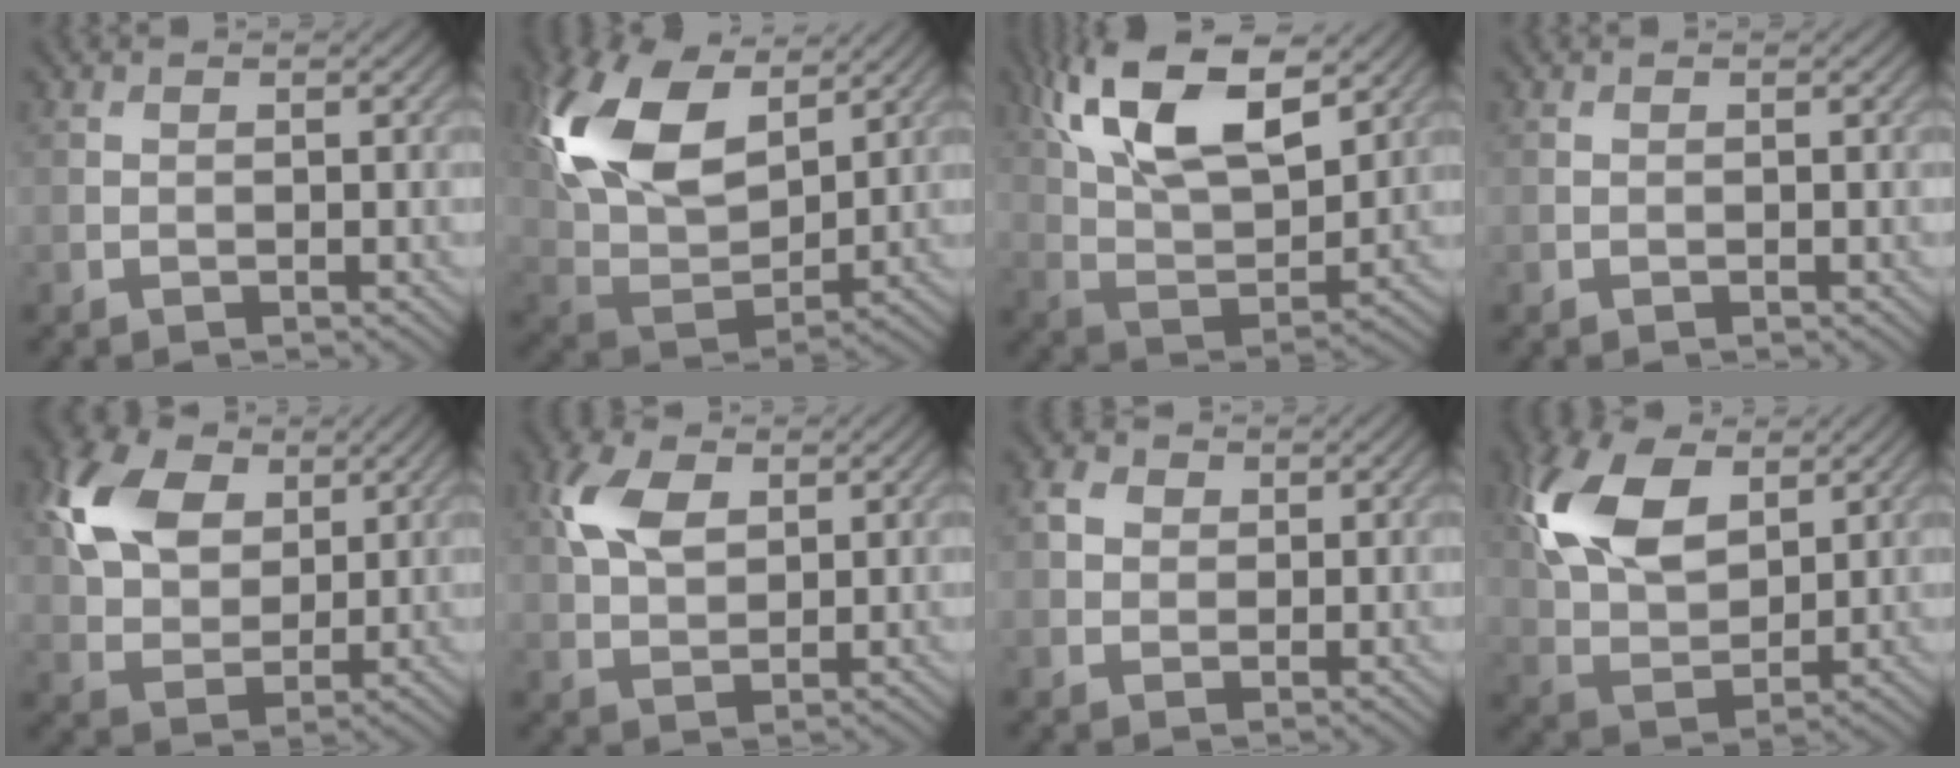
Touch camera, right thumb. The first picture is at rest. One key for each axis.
{"total": 16.2, "fx": 6.8, "fy": 9.2, "fz": 11.5, "tx": -0.268, "ty": 0.019, "tz": 0.128}
{"total": 15.7, "fx": 8.1, "fy": 6.8, "fz": 11.6, "tx": -0.244, "ty": 0.014, "tz": 0.130}
{"total": 0.0}
{"total": 10.6, "fx": 4.2, "fy": 7.1, "fz": 6.7, "tx": -0.170, "ty": 0.014, "tz": 0.076}
{"total": 6.4, "fx": 2.4, "fy": 3.8, "fz": 4.6, "tx": -0.110, "ty": 0.008, "tz": 0.043}
{"total": 2.7, "fx": 0.8, "fy": 2.3, "fz": 1.2, "tx": -0.029, "ty": 0.003, "tz": 0.011}
{"total": 12.6, "fx": 4.9, "fy": 7.2, "fz": 9.1, "tx": -0.220, "ty": 0.019, "tz": 0.095}